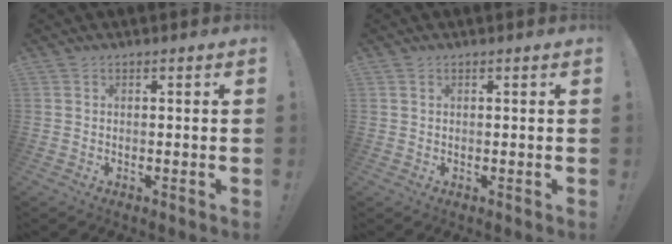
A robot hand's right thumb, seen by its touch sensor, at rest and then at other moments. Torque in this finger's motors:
{"motor_torque": [-0.73, 0.03, 0.02, 0.78, -0.22]}